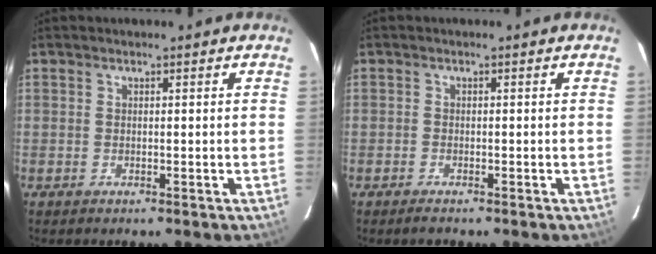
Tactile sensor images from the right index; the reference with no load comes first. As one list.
[{"total": 1.4, "force": [-1.2, 0.4, 0.5], "torque": [-0.015, -0.003, -0.024]}]